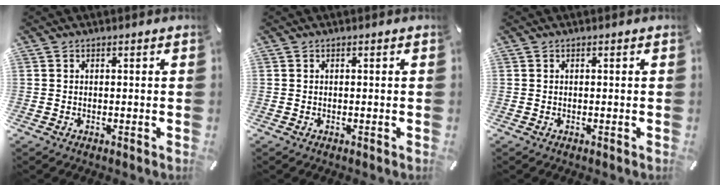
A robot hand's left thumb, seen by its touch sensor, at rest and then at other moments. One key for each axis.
{"total": 0.0}
{"total": 0.0}